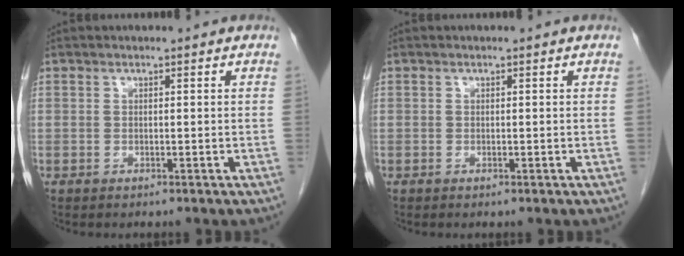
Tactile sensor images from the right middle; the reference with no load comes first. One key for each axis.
{"total": 0.0}